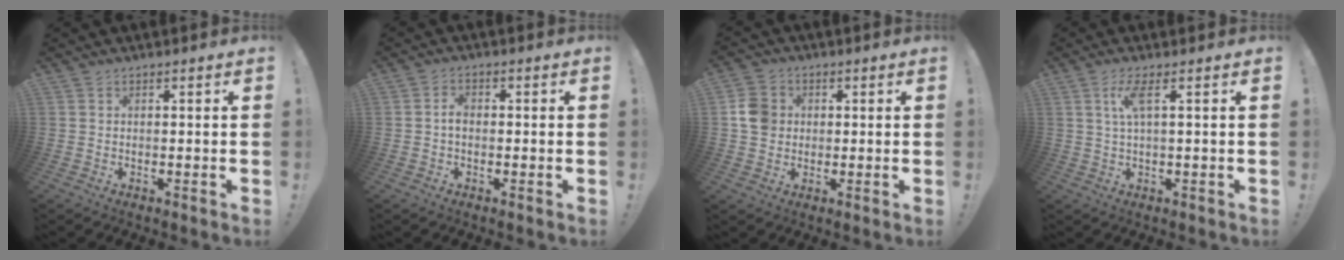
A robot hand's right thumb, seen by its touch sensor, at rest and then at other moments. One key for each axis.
{"total": 2.4, "fx": -0.3, "fy": 1.6, "fz": 1.8, "tx": -0.027, "ty": 0.004, "tz": -0.007}
{"total": 7.6, "fx": 0.6, "fy": 6.7, "fz": 3.4, "tx": -0.045, "ty": 0.011, "tz": 0.015}
{"total": 5.0, "fx": 1.7, "fy": 0.5, "fz": 4.7, "tx": -0.094, "ty": 0.002, "tz": 0.025}